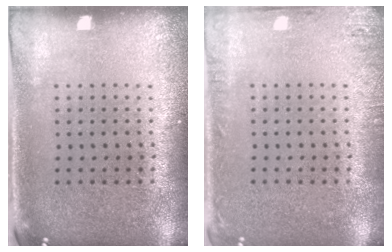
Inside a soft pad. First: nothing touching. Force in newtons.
{"total": 1.7, "press": 1.7, "slide": 0.2}